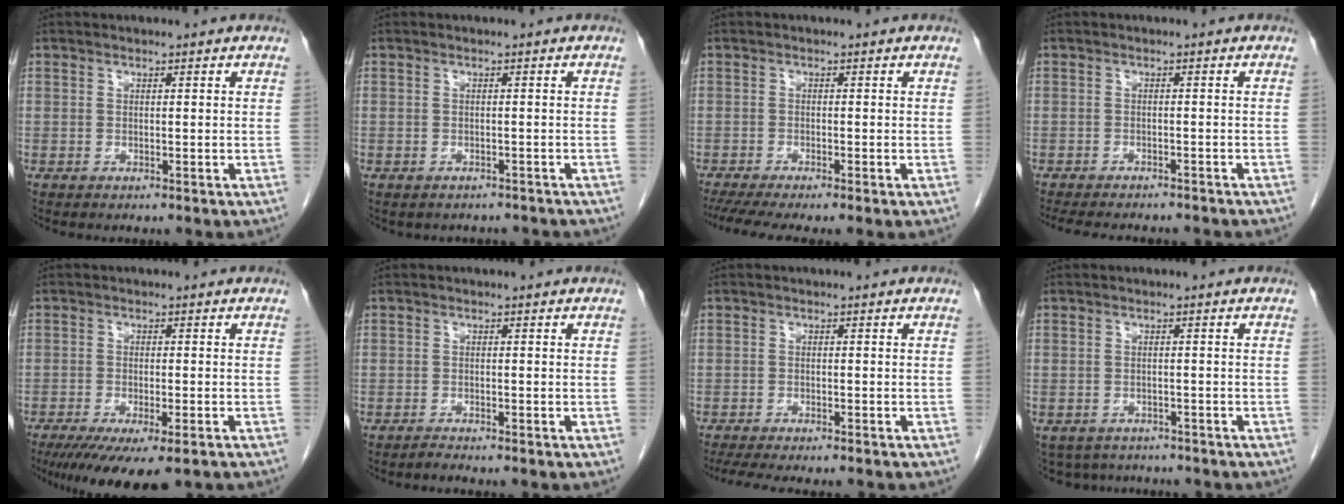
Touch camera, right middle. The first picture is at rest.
{"total": 3.6, "force": [-3.1, 1.7, 0.5], "torque": [-0.006, 0.007, -0.036]}
{"total": 6.6, "force": [-5.2, 0.2, 4.1], "torque": [-0.061, -0.011, -0.085]}
{"total": 11.8, "force": [-10.4, 2.8, 4.8], "torque": [-0.075, -0.010, -0.131]}
{"total": 10.2, "force": [-7.0, 2.1, 7.2], "torque": [-0.107, -0.024, -0.107]}
{"total": 0.8, "force": [-0.8, -0.2, 0.1], "torque": [-0.002, -0.002, -0.014]}
{"total": 8.6, "force": [-7.4, 1.3, 4.3], "torque": [-0.063, -0.011, -0.108]}
{"total": 6.6, "force": [-5.7, 3.1, 1.0], "torque": [-0.013, 0.000, -0.073]}